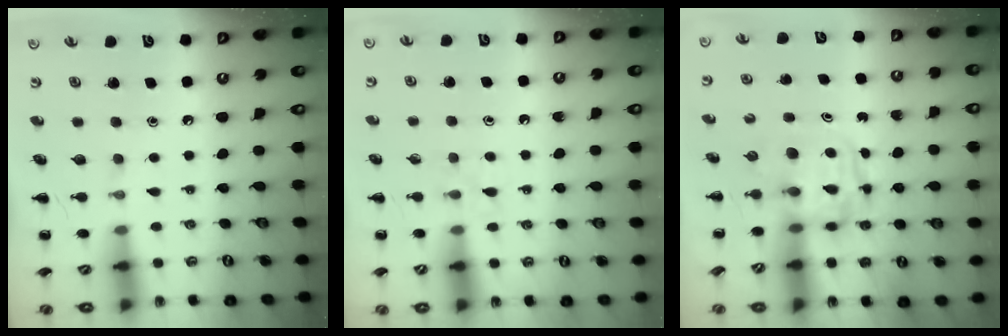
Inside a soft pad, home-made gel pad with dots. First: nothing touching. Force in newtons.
{"total": 4.3, "press": 4.0, "slide": 1.6}
{"total": 3.5, "press": 3.5, "slide": 0.3}